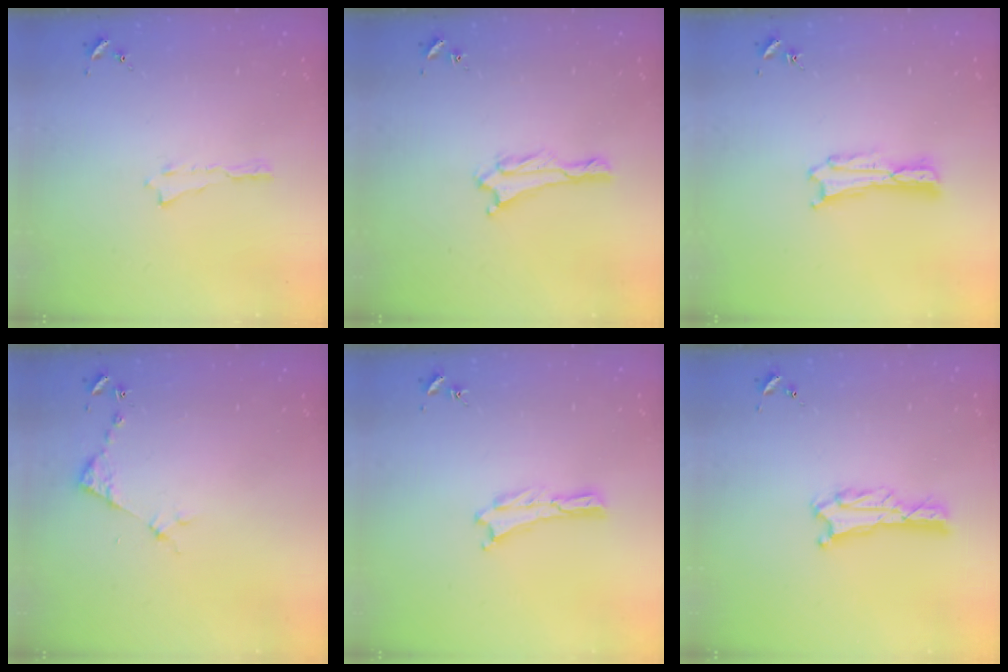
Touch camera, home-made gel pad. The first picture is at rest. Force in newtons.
{"total": 1.4, "press": 1.4, "slide": 0.2}
{"total": 0.6, "press": 0.6, "slide": 0.2}
{"total": 3.8, "press": 3.8, "slide": 0.4}
{"total": 0.0}
{"total": 0.7, "press": 0.7, "slide": 0.1}